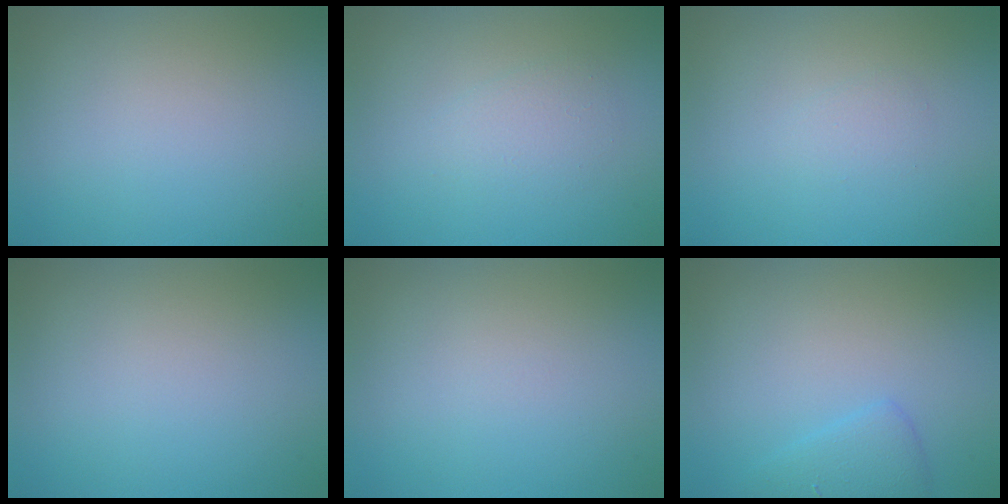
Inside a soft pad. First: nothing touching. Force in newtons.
{"total": 1.8, "press": 1.8, "slide": 0.1}
{"total": 0.9, "press": 0.9, "slide": 0.0}
{"total": 0.0}
{"total": 0.0}
{"total": 2.0, "press": 2.0, "slide": 0.2}